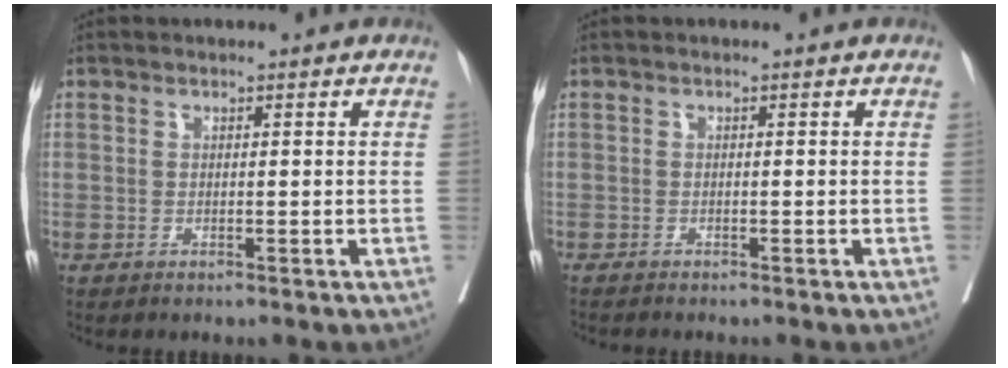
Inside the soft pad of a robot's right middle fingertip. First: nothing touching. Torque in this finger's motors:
{"motor_torque": [0.08, -0.08, 0.01, 0.02]}